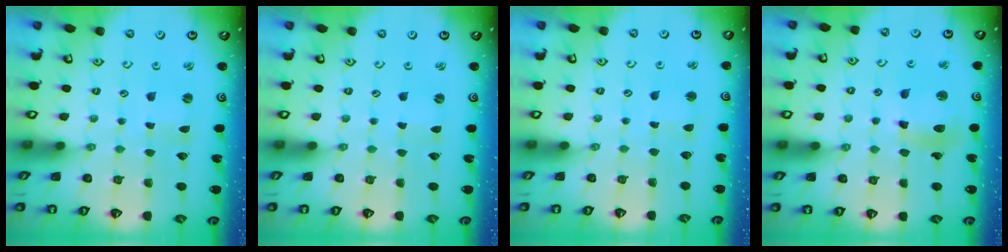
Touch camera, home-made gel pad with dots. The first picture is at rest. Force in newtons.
{"total": 0.0}
{"total": 2.6, "press": 2.6, "slide": 0.3}
{"total": 11.8, "press": 11.5, "slide": 2.5}